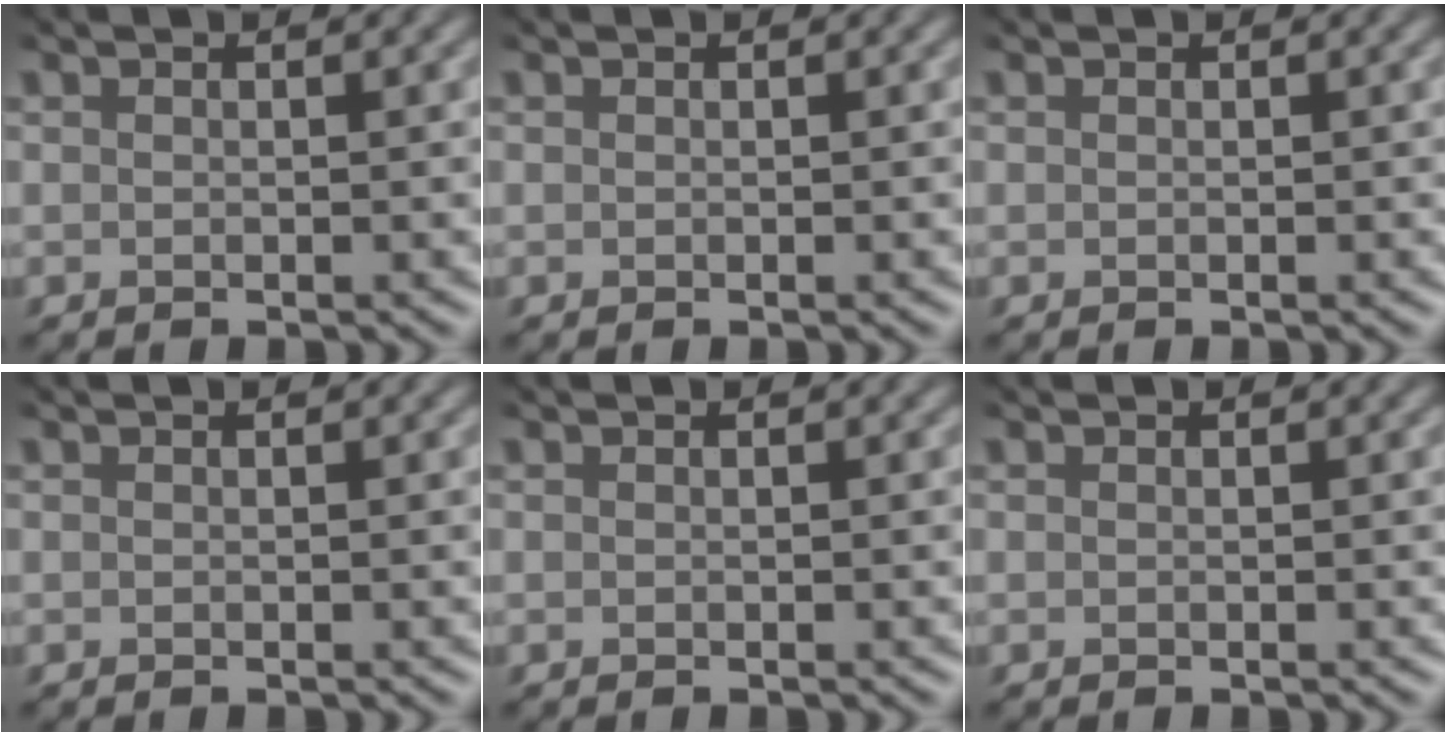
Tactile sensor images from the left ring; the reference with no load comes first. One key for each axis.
{"total": 0.0}
{"total": 0.0}
{"total": 0.0}
{"total": 0.0}
{"total": 0.0}